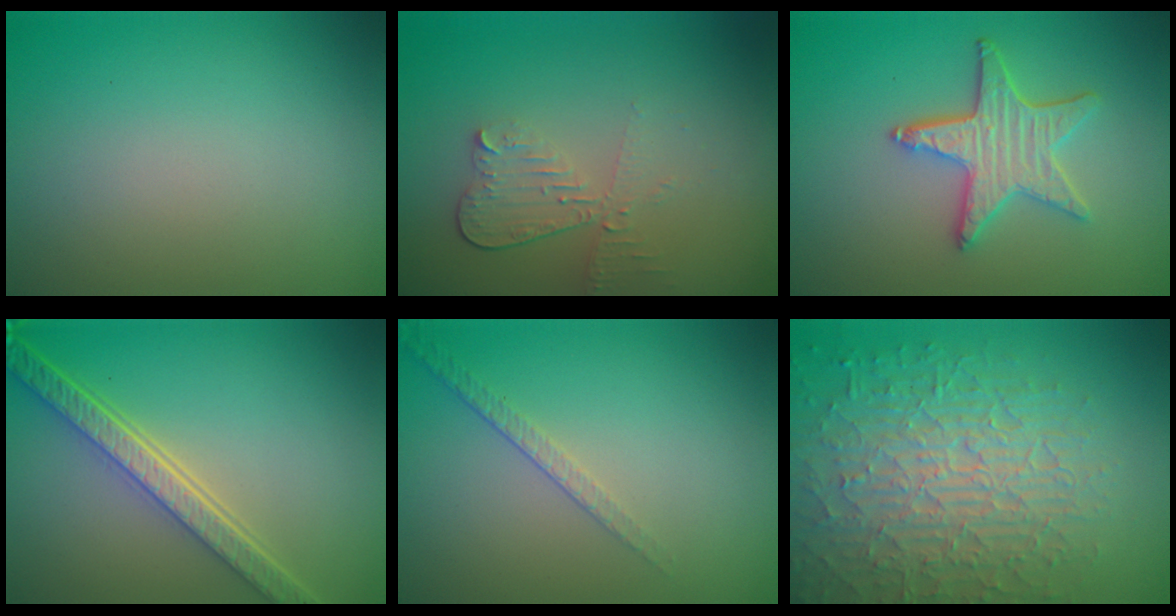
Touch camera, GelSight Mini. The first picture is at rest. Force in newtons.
{"total": 3.0, "press": 2.6, "slide": 1.4}
{"total": 4.2, "press": 3.8, "slide": 1.7}
{"total": 5.7, "press": 4.2, "slide": 3.9}
{"total": 1.4, "press": 0.8, "slide": 1.1}
{"total": 9.1, "press": 6.3, "slide": 6.6}